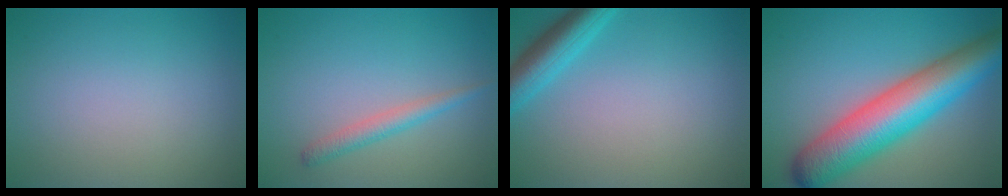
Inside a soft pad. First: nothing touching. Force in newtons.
{"total": 1.9, "press": 1.9, "slide": 0.0}
{"total": 4.0, "press": 4.0, "slide": 0.2}
{"total": 10.5, "press": 10.5, "slide": 0.4}